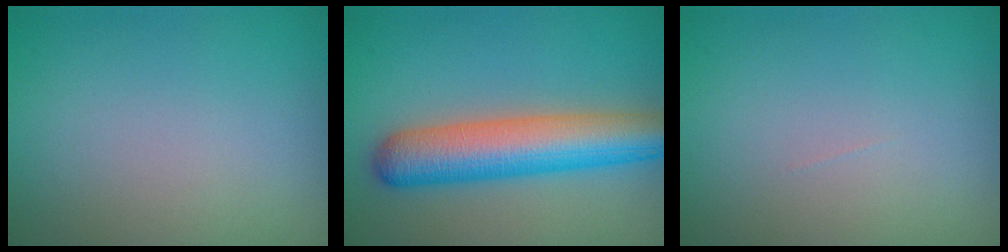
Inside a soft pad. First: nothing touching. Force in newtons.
{"total": 7.6, "press": 7.6, "slide": 0.2}
{"total": 0.0}